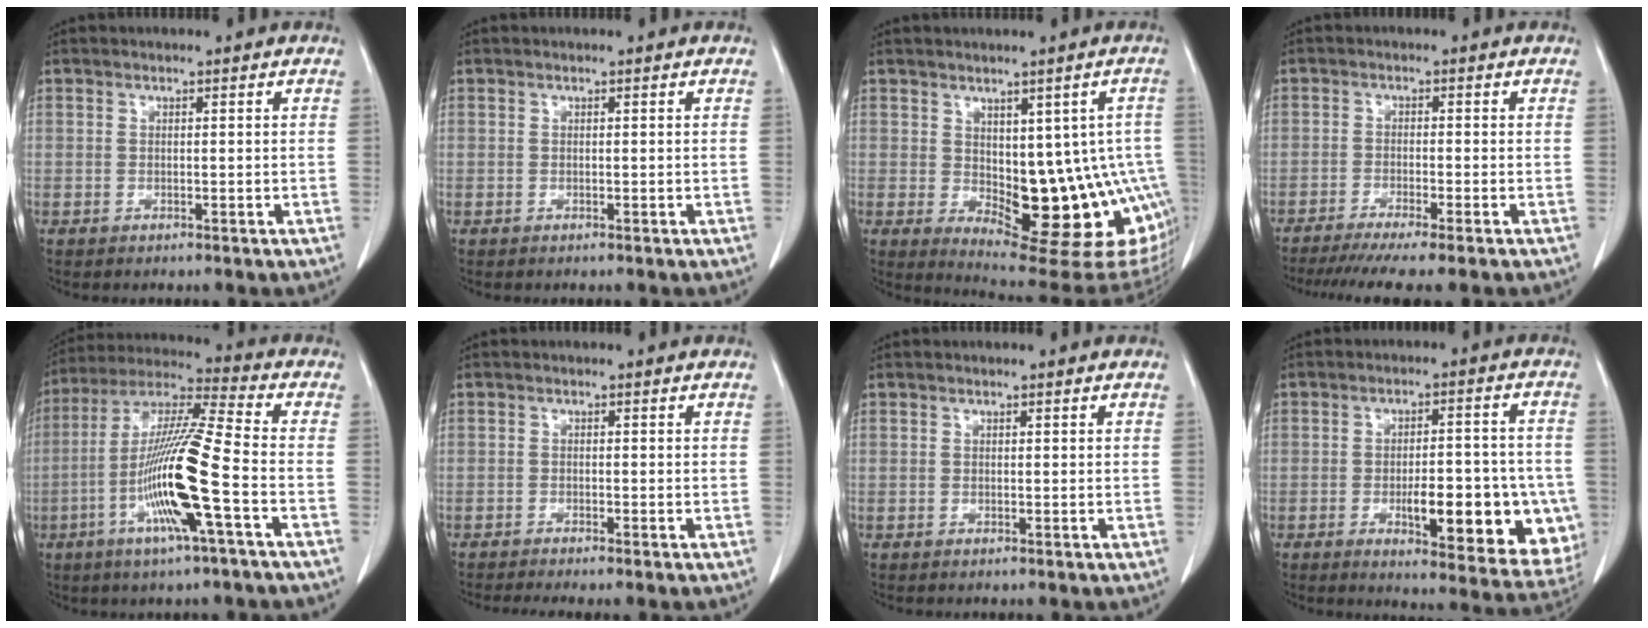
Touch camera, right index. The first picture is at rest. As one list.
[{"total": 0.0}, {"total": 17.1, "force": [-2.7, 7.2, 15.2], "torque": [-0.133, 0.005, -0.012]}, {"total": 8.9, "force": [-7.3, -0.6, 5.0], "torque": [-0.065, -0.020, -0.113]}, {"total": 15.8, "force": [-4.8, -0.2, 15.0], "torque": [-0.299, -0.008, -0.098]}, {"total": 2.5, "force": [-2.0, -0.1, 1.6], "torque": [-0.023, -0.003, -0.035]}, {"total": 0.0}, {"total": 16.1, "force": [-4.4, 4.7, 14.8], "torque": [-0.132, 0.012, -0.039]}]